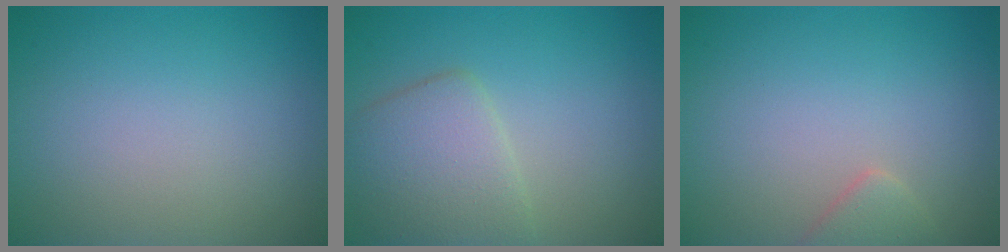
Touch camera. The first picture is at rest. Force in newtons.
{"total": 4.4, "press": 4.4, "slide": 0.1}
{"total": 1.6, "press": 1.6, "slide": 0.1}